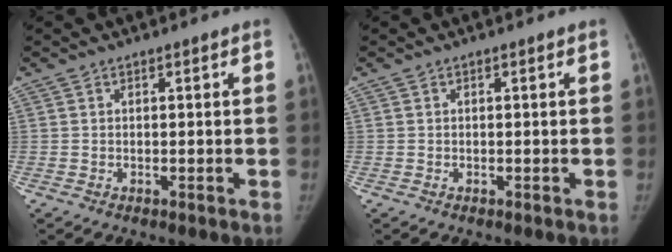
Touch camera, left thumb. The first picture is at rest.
{"total": 0.0}